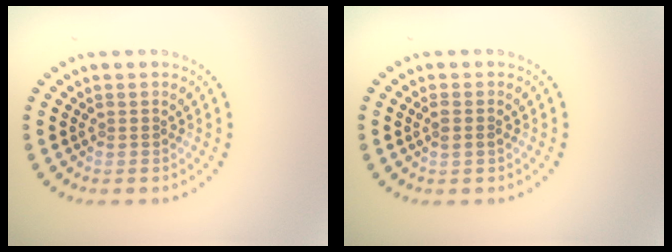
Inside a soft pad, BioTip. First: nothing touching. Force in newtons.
{"total": 1.1, "press": 1.0, "slide": 0.4}